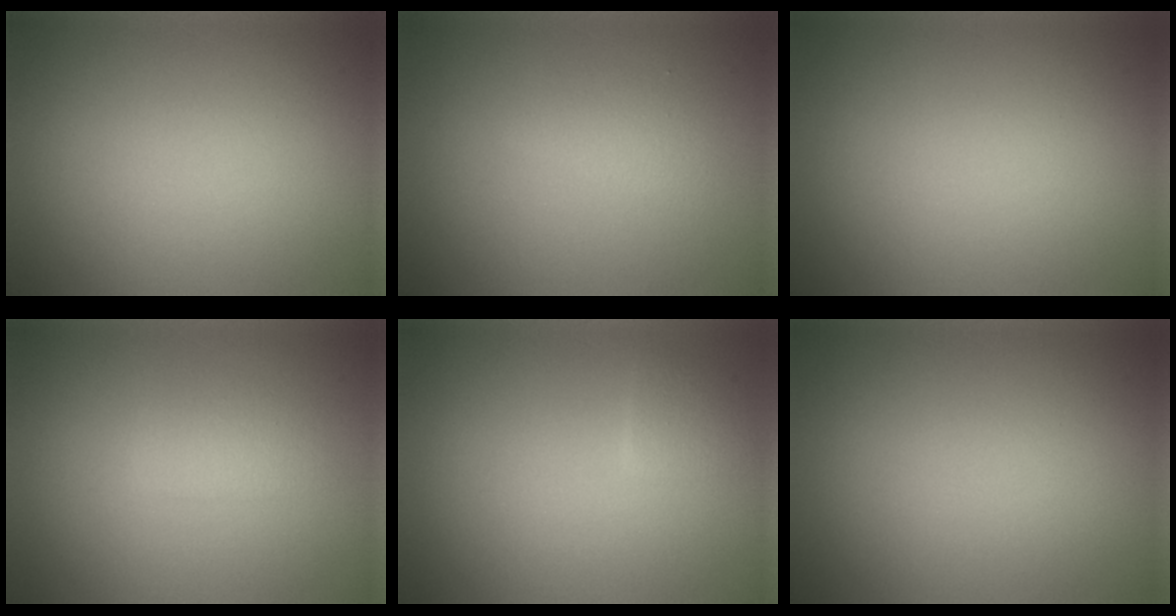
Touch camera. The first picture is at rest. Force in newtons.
{"total": 1.6, "press": 1.6, "slide": 0.0}
{"total": 0.0}
{"total": 1.6, "press": 1.6, "slide": 0.0}
{"total": 1.2, "press": 1.2, "slide": 0.1}
{"total": 0.0}